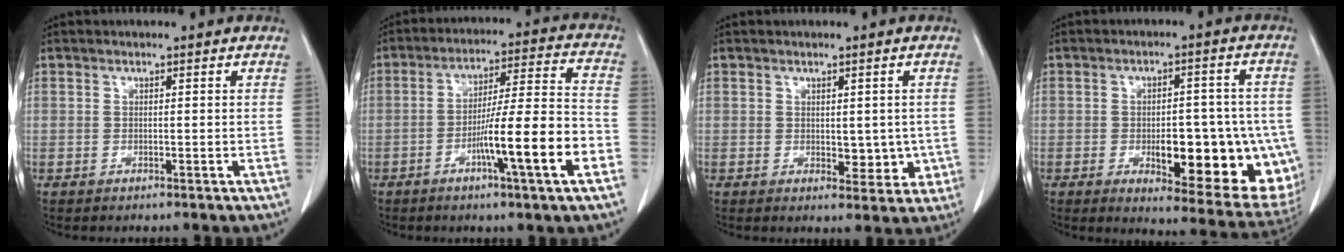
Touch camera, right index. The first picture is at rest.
{"total": 14.0, "force": [-5.3, -0.2, 13.0], "torque": [-0.209, 0.003, -0.085]}
{"total": 4.3, "force": [-0.2, 2.6, 3.4], "torque": [-0.028, -0.006, 0.006]}
{"total": 18.0, "force": [-4.8, 6.5, 16.1], "torque": [-0.128, 0.016, -0.039]}